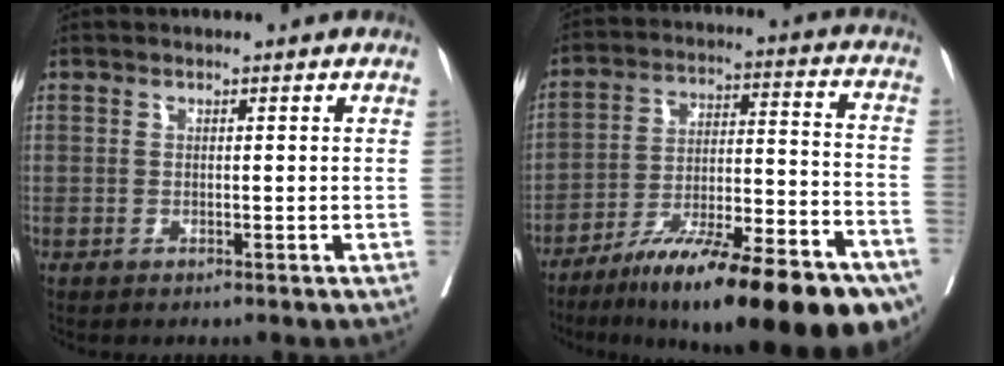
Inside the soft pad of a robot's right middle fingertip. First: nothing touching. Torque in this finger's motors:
{"motor_torque": [1.39, -0.75, 0.53, 0.21]}